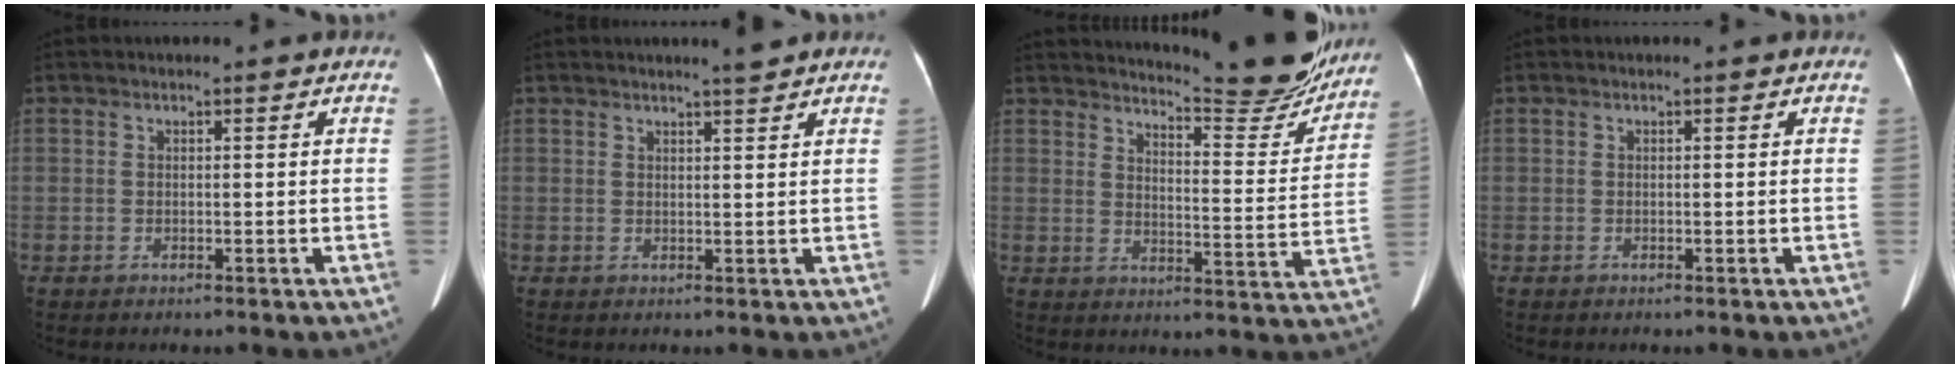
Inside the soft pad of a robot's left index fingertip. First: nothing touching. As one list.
[{"total": 2.2, "force": [1.9, -0.2, 1.0], "torque": [-0.017, -0.006, 0.028]}, {"total": 15.6, "force": [14.8, 1.0, 4.7], "torque": [-0.067, -0.064, 0.182]}, {"total": 0.0}]